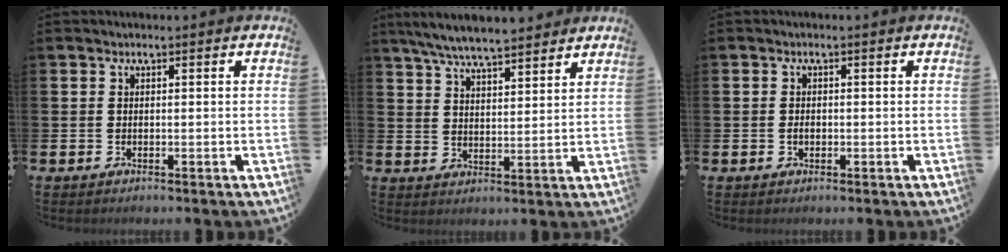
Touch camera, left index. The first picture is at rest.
{"total": 6.7, "force": [6.4, 0.7, 2.0], "torque": [-0.064, -0.025, 0.116]}
{"total": 1.0, "force": [-0.2, 0.7, 0.7], "torque": [-0.015, 0.006, -0.005]}